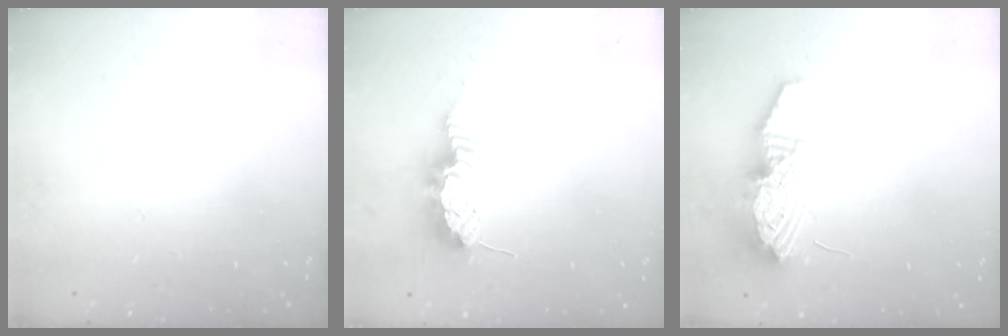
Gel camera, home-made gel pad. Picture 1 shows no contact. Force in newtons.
{"total": 9.6, "press": 9.6, "slide": 0.7}
{"total": 13.9, "press": 13.8, "slide": 1.2}